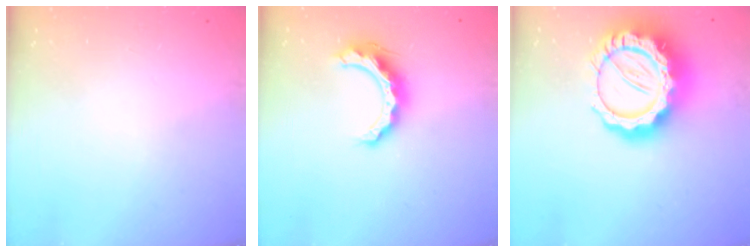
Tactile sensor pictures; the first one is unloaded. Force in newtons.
{"total": 11.7, "press": 11.7, "slide": 0.3}
{"total": 21.8, "press": 21.7, "slide": 2.0}